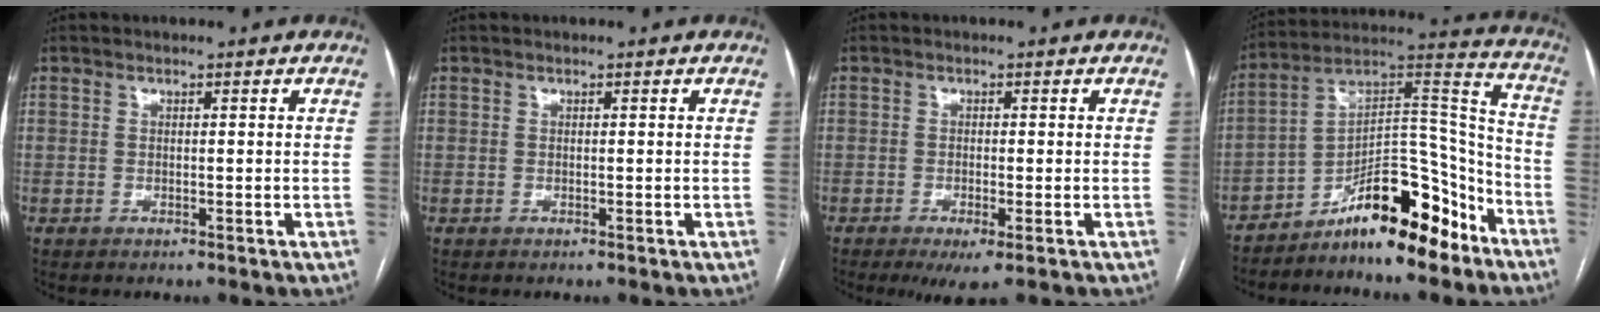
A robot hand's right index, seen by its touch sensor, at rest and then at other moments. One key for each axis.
{"total": 0.0}
{"total": 3.7, "fx": -1.9, "fy": 0.6, "fz": 3.1, "tx": -0.051, "ty": -0.010, "tz": -0.028}
{"total": 15.5, "fx": -10.8, "fy": 4.0, "fz": 10.3, "tx": -0.160, "ty": 0.044, "tz": -0.177}